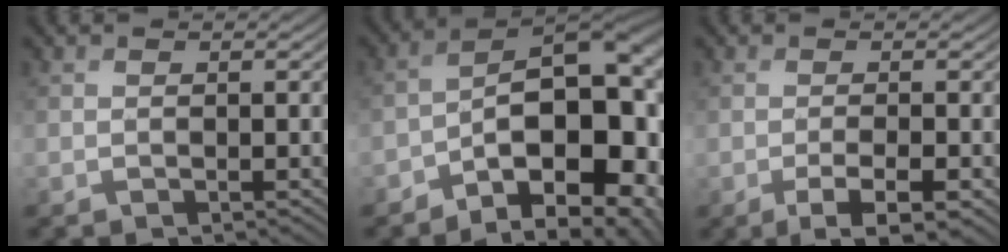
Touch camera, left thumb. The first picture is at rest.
{"total": 17.2, "force": [-5.3, 8.8, 13.8], "torque": [-0.193, -0.014, -0.078]}
{"total": 4.0, "force": [-1.8, 1.0, 3.5], "torque": [-0.065, -0.005, -0.027]}